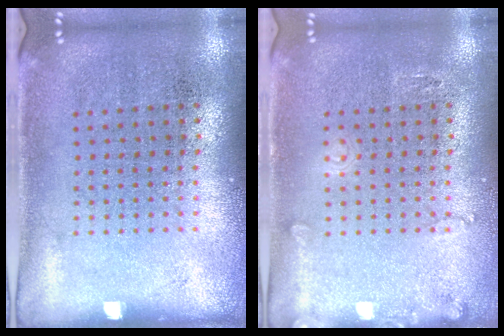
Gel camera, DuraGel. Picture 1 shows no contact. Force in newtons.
{"total": 1.3, "press": 1.3, "slide": 0.2}